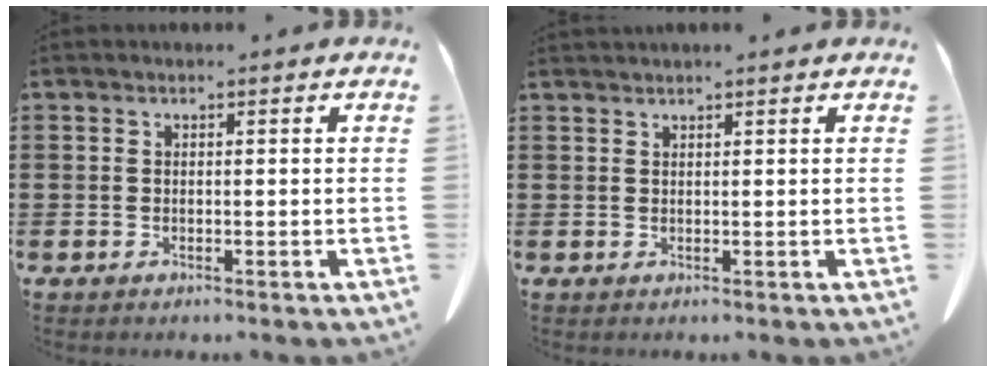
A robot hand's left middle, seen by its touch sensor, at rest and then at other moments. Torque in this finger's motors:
{"motor_torque": [1.41, -0.73, 0.33, 0.08]}